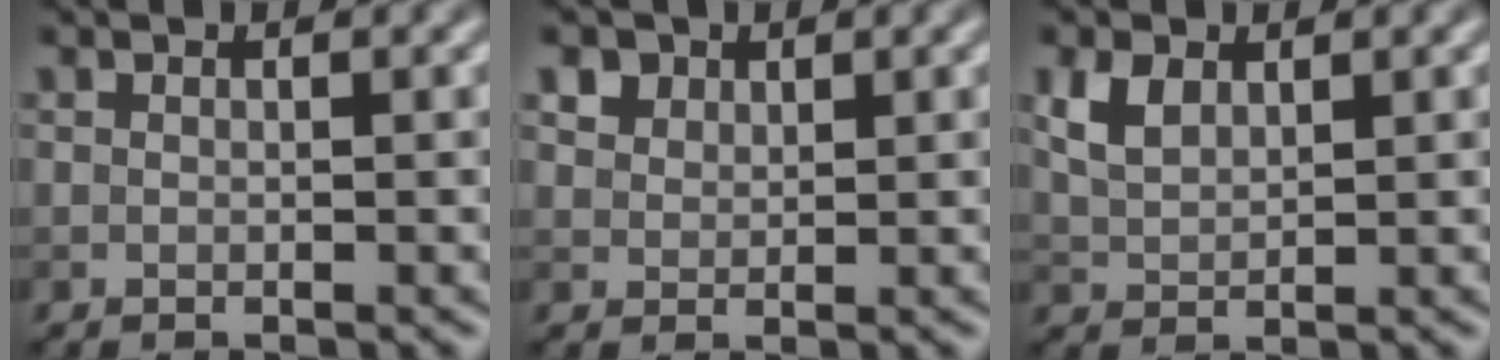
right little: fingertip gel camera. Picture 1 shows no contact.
{"total": 3.0, "force": [2.1, 1.9, 1.1], "torque": [-0.036, 0.003, 0.040]}
{"total": 2.8, "force": [1.4, 1.7, 1.8], "torque": [-0.045, 0.002, 0.031]}